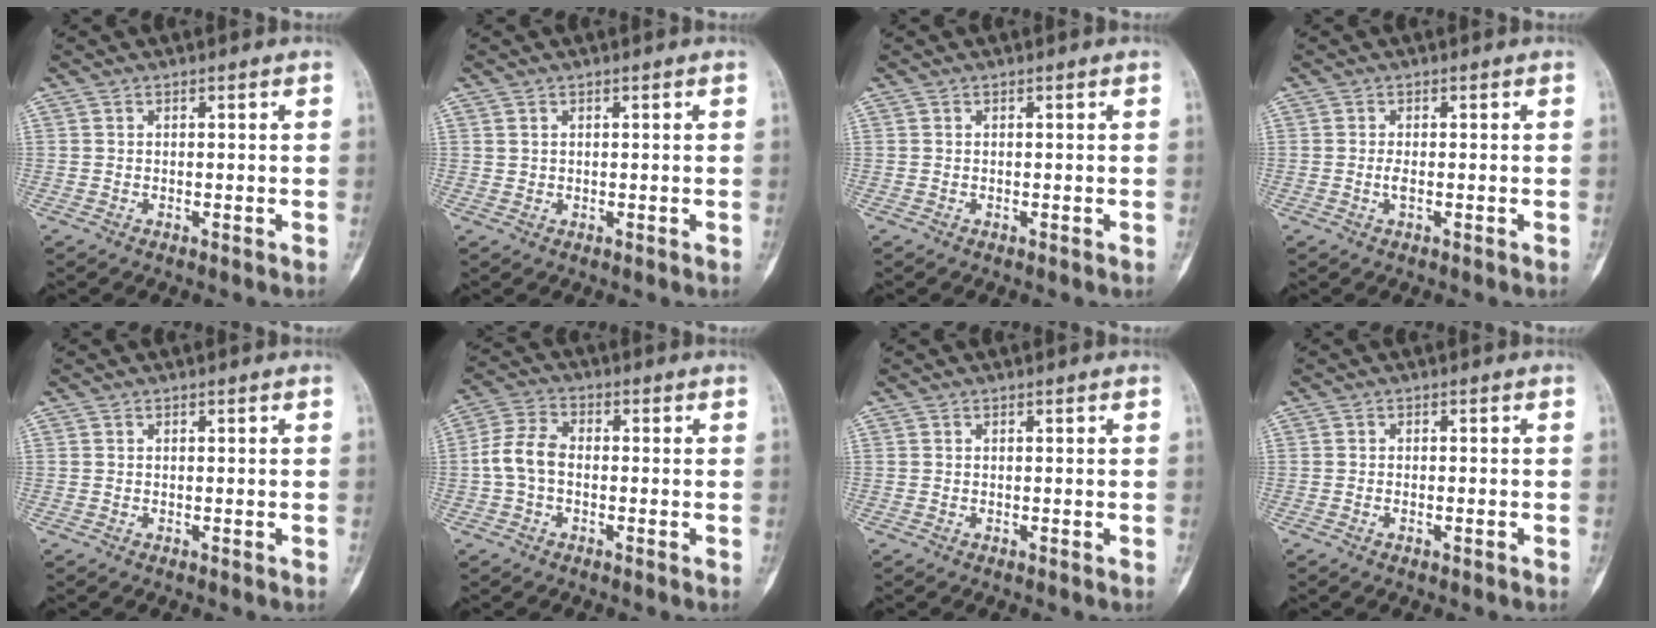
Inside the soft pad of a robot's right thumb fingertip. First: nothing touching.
{"total": 0.6, "force": [0.4, 0.4, 0.2], "torque": [0.003, -0.002, 0.006]}
{"total": 0.0}
{"total": 1.2, "force": [-0.2, 0.4, 1.1], "torque": [-0.025, -0.002, -0.003]}
{"total": 0.0}
{"total": 6.7, "force": [-0.9, 4.4, 4.9], "torque": [-0.099, 0.020, -0.026]}
{"total": 0.0}
{"total": 1.0, "force": [-0.4, 0.4, 0.8], "torque": [-0.017, 0.009, -0.005]}